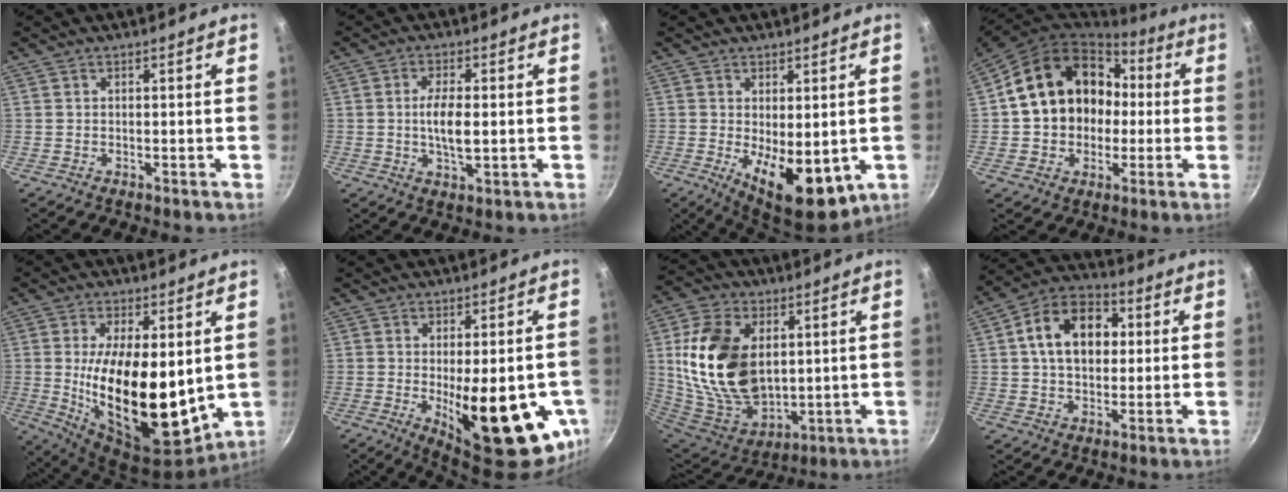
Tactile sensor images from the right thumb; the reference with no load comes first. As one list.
[{"total": 6.3, "force": [-0.2, 2.4, 5.8], "torque": [-0.114, 0.001, -0.005]}, {"total": 11.6, "force": [-1.6, 5.5, 10.1], "torque": [-0.129, -0.017, -0.008]}, {"total": 19.4, "force": [1.4, 16.1, 10.8], "torque": [-0.159, 0.054, 0.028]}, {"total": 20.8, "force": [1.0, 9.6, 18.4], "torque": [-0.304, -0.038, 0.028]}, {"total": 20.5, "force": [-4.6, 7.5, 18.5], "torque": [-0.224, -0.023, -0.047]}, {"total": 22.9, "force": [4.1, 15.0, 16.8], "torque": [-0.294, -0.022, 0.090]}, {"total": 15.4, "force": [2.8, 10.8, 10.6], "torque": [-0.140, 0.024, 0.030]}]